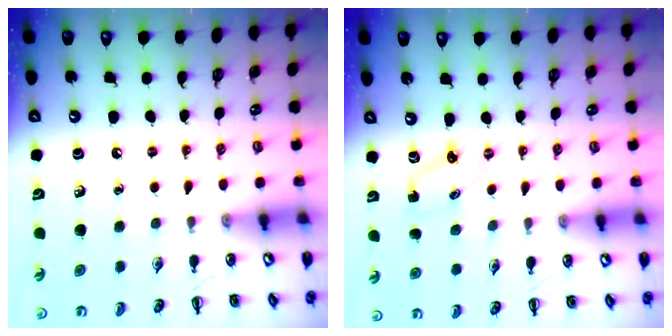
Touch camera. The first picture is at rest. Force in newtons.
{"total": 2.8, "press": 2.7, "slide": 0.7}